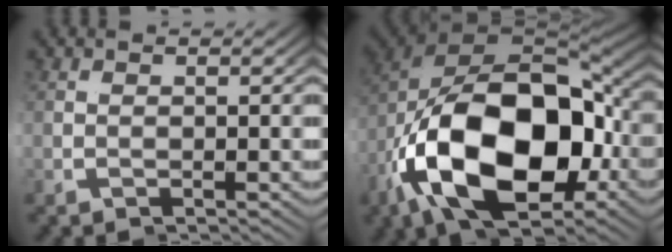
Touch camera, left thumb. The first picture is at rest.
{"total": 21.9, "force": [-2.4, 11.4, 18.5], "torque": [-0.367, -0.032, -0.025]}